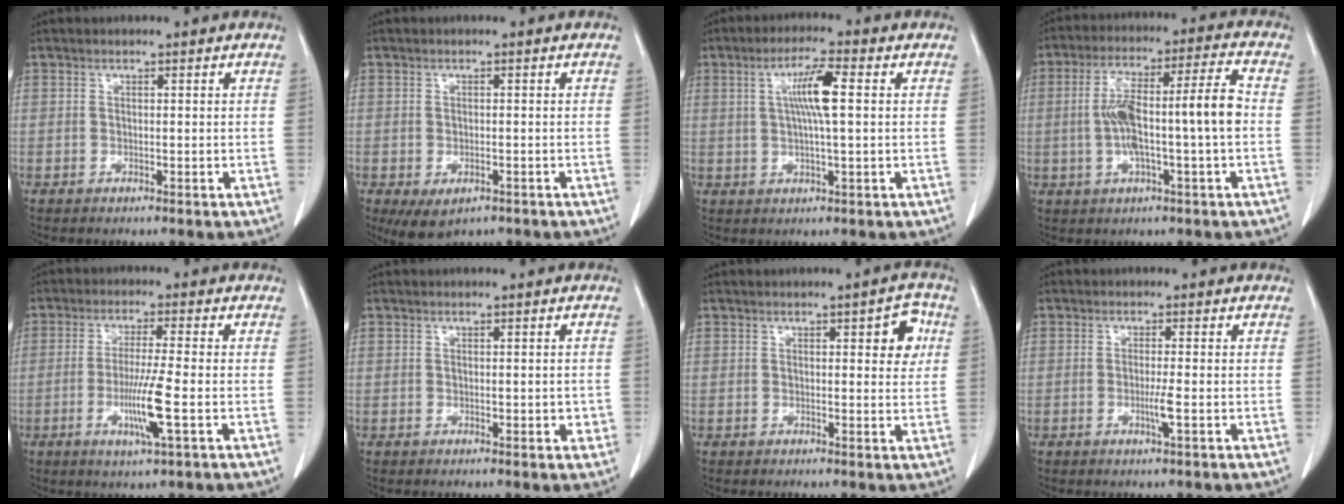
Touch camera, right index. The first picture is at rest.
{"total": 5.0, "force": [-2.8, 2.7, 3.0], "torque": [-0.053, -0.009, -0.035]}
{"total": 6.6, "force": [1.2, 0.2, 6.4], "torque": [-0.117, 0.004, 0.021]}
{"total": 12.2, "force": [-1.0, 0.9, 12.2], "torque": [-0.220, 0.027, -0.017]}
{"total": 7.5, "force": [-2.2, -0.5, 7.2], "torque": [-0.135, -0.016, -0.041]}
{"total": 1.8, "force": [-0.1, 1.0, 1.5], "torque": [-0.015, 0.003, 0.003]}
{"total": 4.3, "force": [1.3, 1.4, 3.8], "torque": [-0.040, 0.006, 0.012]}
{"total": 2.4, "force": [-0.7, -0.3, 2.3], "torque": [-0.044, -0.005, -0.013]}